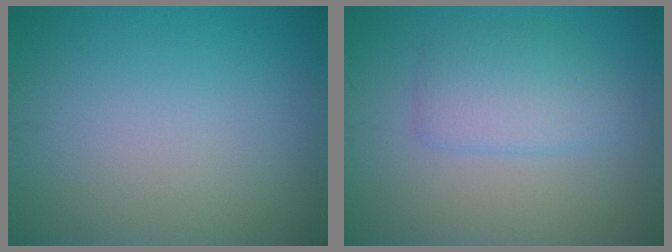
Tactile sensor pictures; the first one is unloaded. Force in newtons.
{"total": 3.0, "press": 3.0, "slide": 0.1}